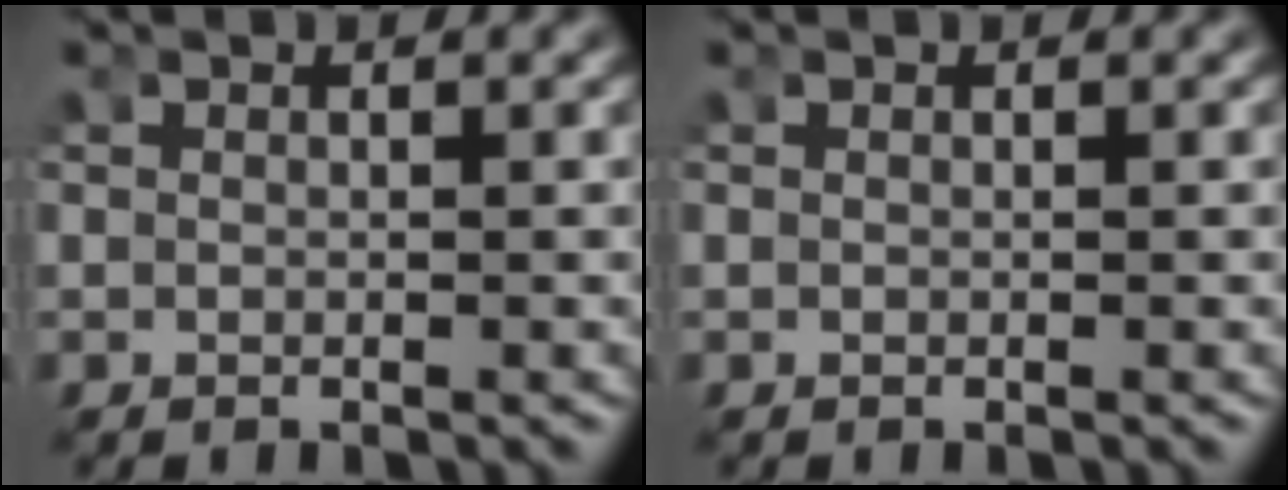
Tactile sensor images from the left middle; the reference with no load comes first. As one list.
[{"total": 0.0}]